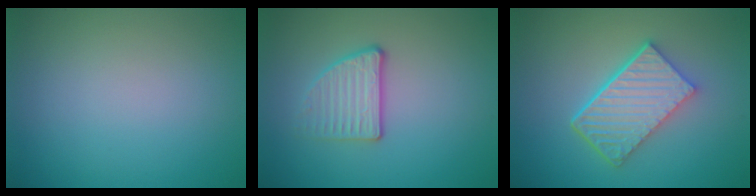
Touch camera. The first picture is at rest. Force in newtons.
{"total": 2.8, "press": 2.3, "slide": 1.5}
{"total": 6.1, "press": 4.4, "slide": 4.2}